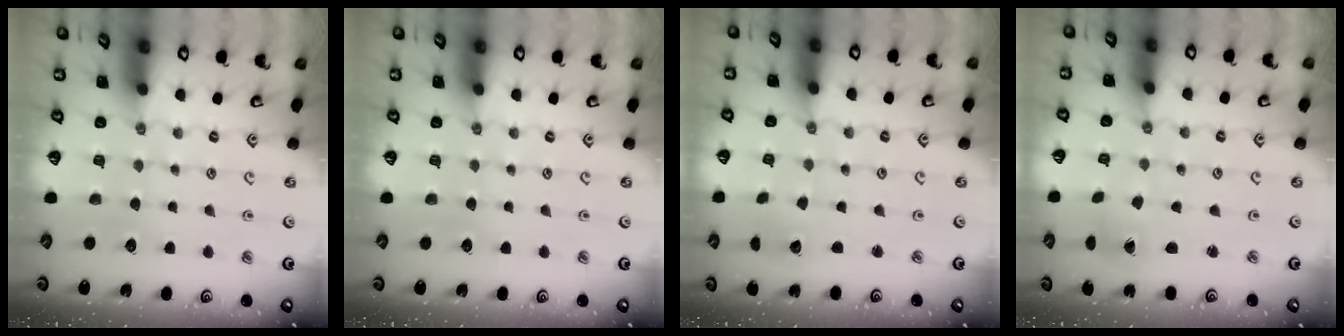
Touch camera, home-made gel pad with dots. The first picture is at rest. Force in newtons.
{"total": 0.0}
{"total": 2.4, "press": 2.4, "slide": 0.2}
{"total": 1.8, "press": 1.8, "slide": 0.1}